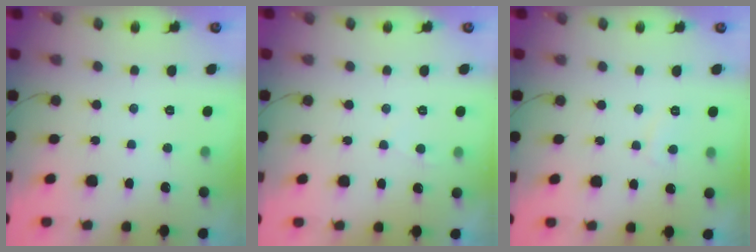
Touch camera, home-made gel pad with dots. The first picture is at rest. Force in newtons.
{"total": 2.0, "press": 1.9, "slide": 0.3}
{"total": 2.6, "press": 2.5, "slide": 0.7}